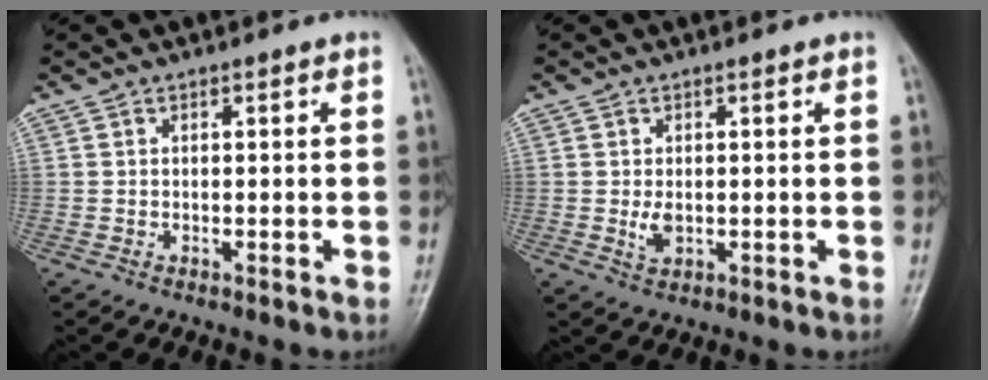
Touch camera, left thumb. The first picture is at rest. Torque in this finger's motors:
{"motor_torque": [0.59, 0.74, 0.35, -0.11, 0.01]}